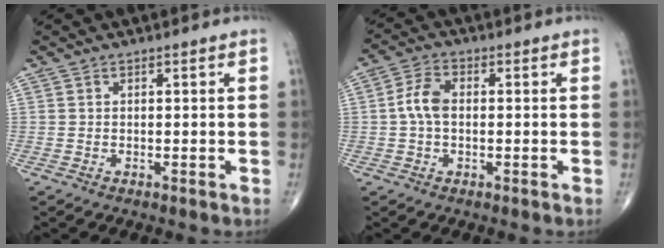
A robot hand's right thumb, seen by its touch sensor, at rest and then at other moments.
{"total": 5.1, "force": [-0.1, 3.2, 4.0], "torque": [-0.083, 0.015, -0.009]}